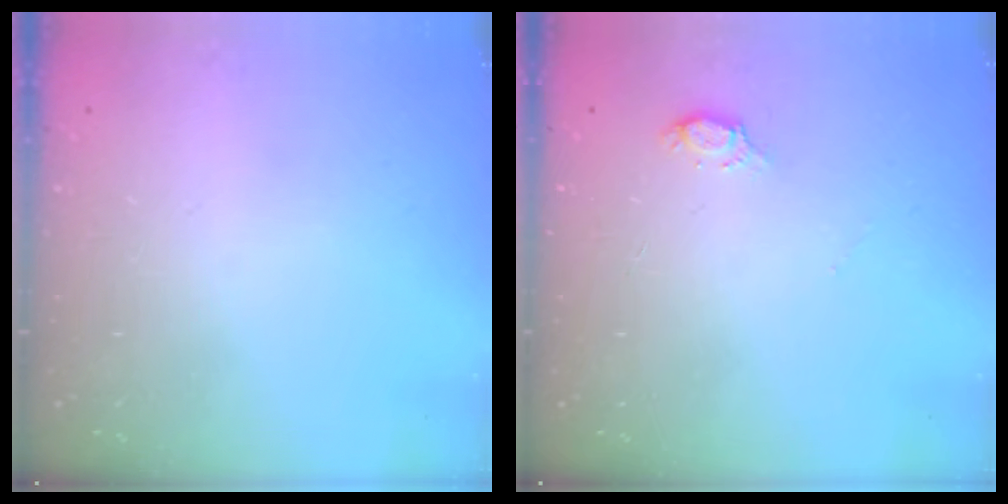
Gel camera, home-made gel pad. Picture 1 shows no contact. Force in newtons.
{"total": 4.5, "press": 4.5, "slide": 0.5}